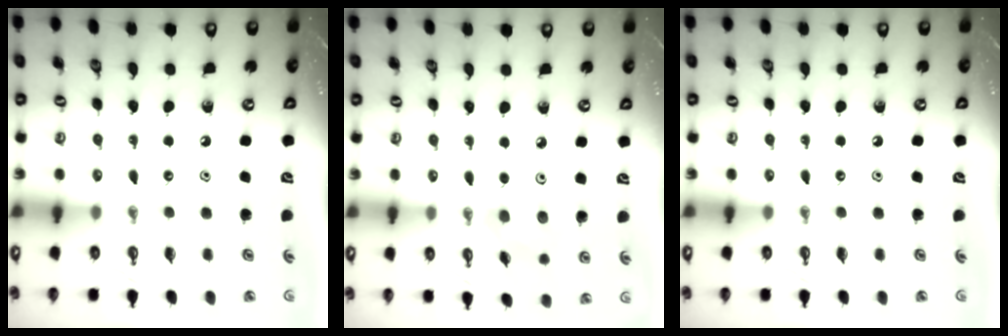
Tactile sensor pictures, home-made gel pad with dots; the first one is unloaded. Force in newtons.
{"total": 4.0, "press": 3.8, "slide": 1.1}
{"total": 0.0}